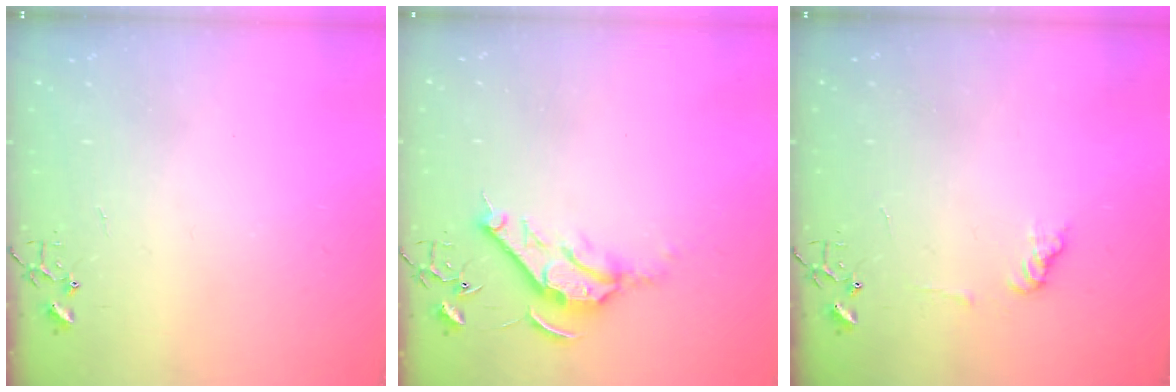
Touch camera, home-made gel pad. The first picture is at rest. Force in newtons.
{"total": 10.3, "press": 10.2, "slide": 1.2}
{"total": 6.1, "press": 6.1, "slide": 0.4}